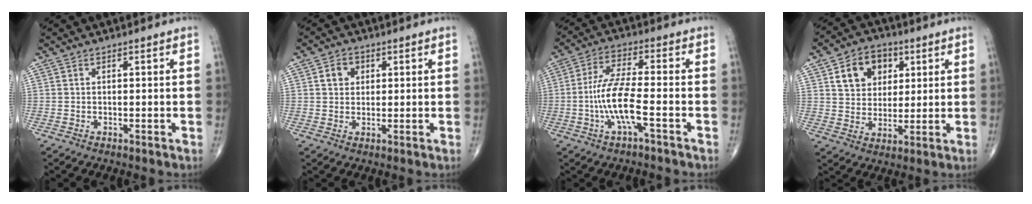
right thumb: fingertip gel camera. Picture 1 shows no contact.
{"total": 3.9, "force": [1.1, 3.3, 1.7], "torque": [-0.011, 0.001, 0.017]}
{"total": 9.6, "force": [-2.8, 2.0, 9.0], "torque": [-0.199, 0.027, -0.055]}
{"total": 10.8, "force": [4.0, 8.3, 5.5], "torque": [-0.050, -0.009, 0.070]}